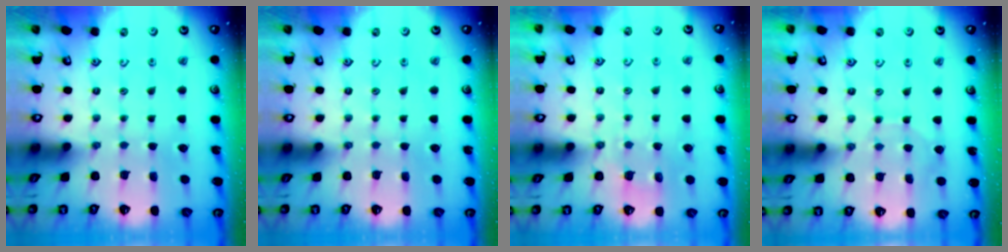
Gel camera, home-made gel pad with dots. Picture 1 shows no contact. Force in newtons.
{"total": 0.0}
{"total": 3.0, "press": 2.6, "slide": 1.5}
{"total": 4.4, "press": 4.4, "slide": 0.4}